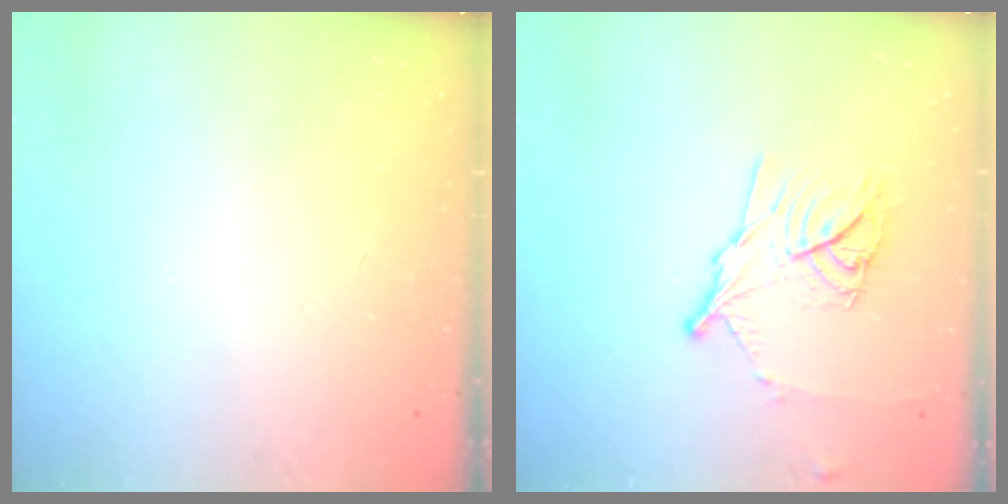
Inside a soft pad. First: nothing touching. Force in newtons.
{"total": 12.7, "press": 12.7, "slide": 0.7}